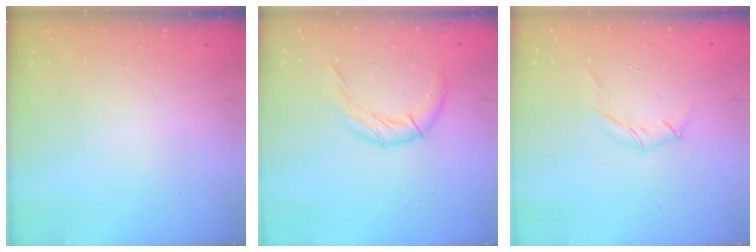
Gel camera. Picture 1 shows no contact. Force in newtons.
{"total": 10.0, "press": 10.0, "slide": 0.9}
{"total": 4.8, "press": 4.7, "slide": 1.2}